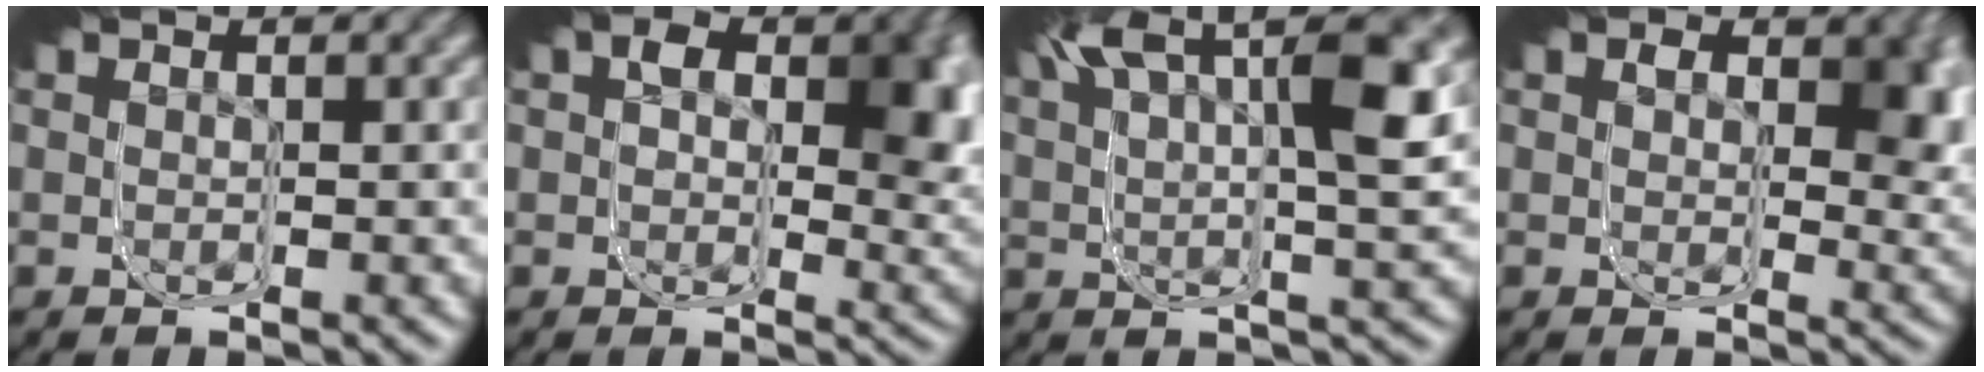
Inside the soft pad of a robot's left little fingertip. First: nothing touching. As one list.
[{"total": 9.3, "force": [0.5, 6.5, 6.7], "torque": [-0.080, 0.001, -0.001]}, {"total": 11.5, "force": [4.2, 5.6, 9.2], "torque": [-0.157, 0.038, 0.042]}, {"total": 7.3, "force": [1.2, 5.1, 5.1], "torque": [-0.066, 0.001, 0.013]}]